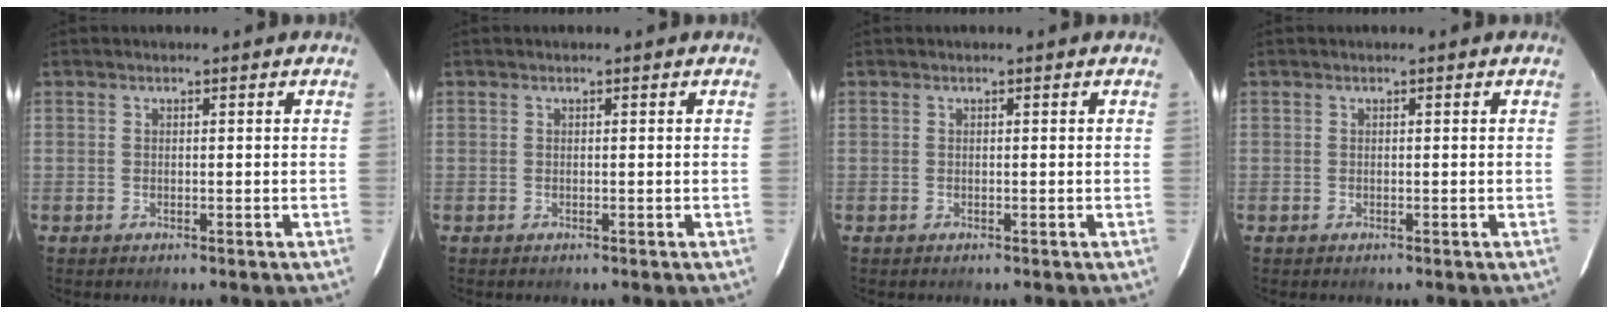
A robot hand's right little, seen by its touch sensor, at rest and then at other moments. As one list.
[{"total": 0.0}, {"total": 0.0}, {"total": 0.0}]